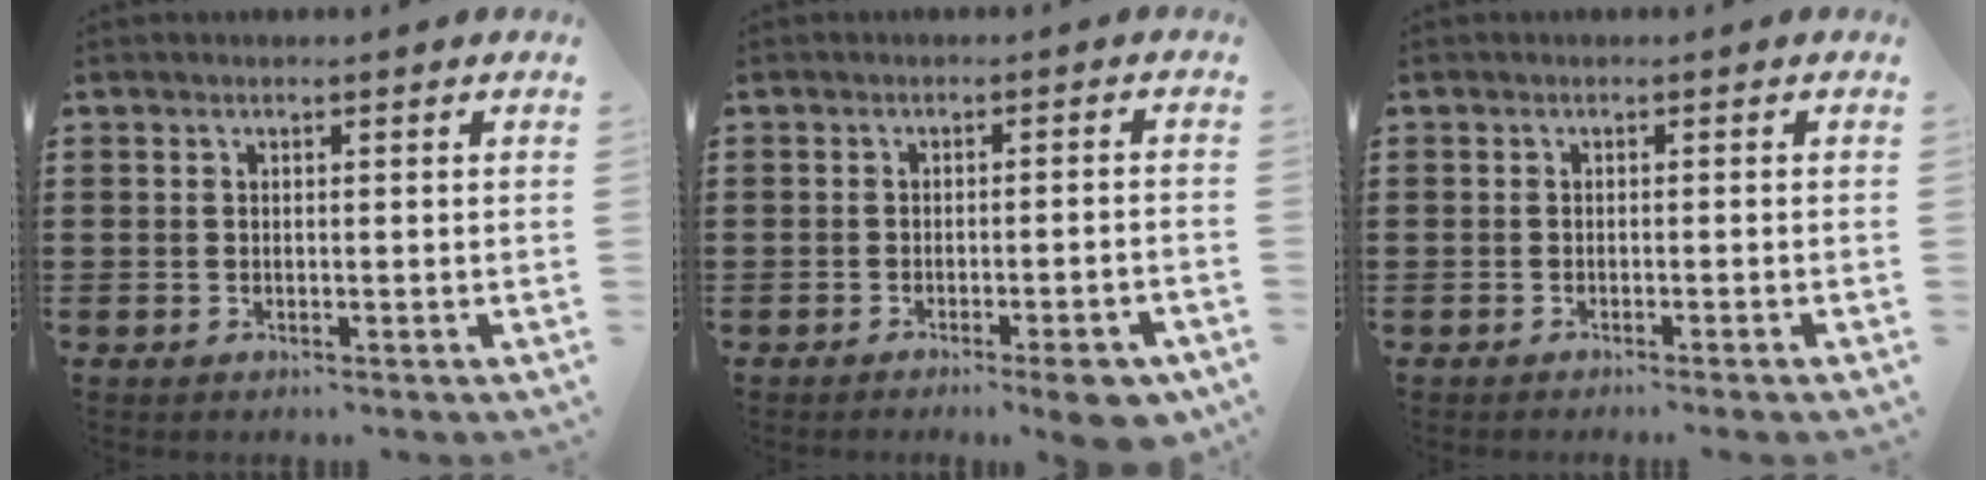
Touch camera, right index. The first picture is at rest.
{"total": 4.3, "force": [-3.0, 0.0, 3.1], "torque": [-0.047, -0.010, -0.049]}
{"total": 0.9, "force": [-0.7, -0.4, 0.4], "torque": [-0.009, -0.004, -0.015]}